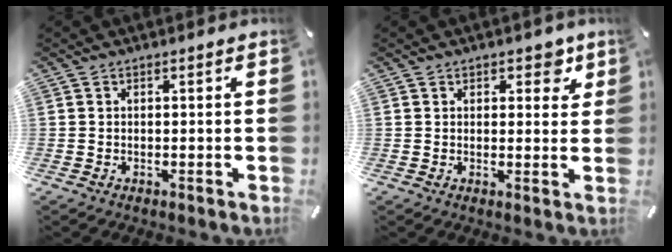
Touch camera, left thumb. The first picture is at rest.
{"total": 4.8, "force": [2.7, 3.0, 2.7], "torque": [-0.014, -0.009, 0.039]}